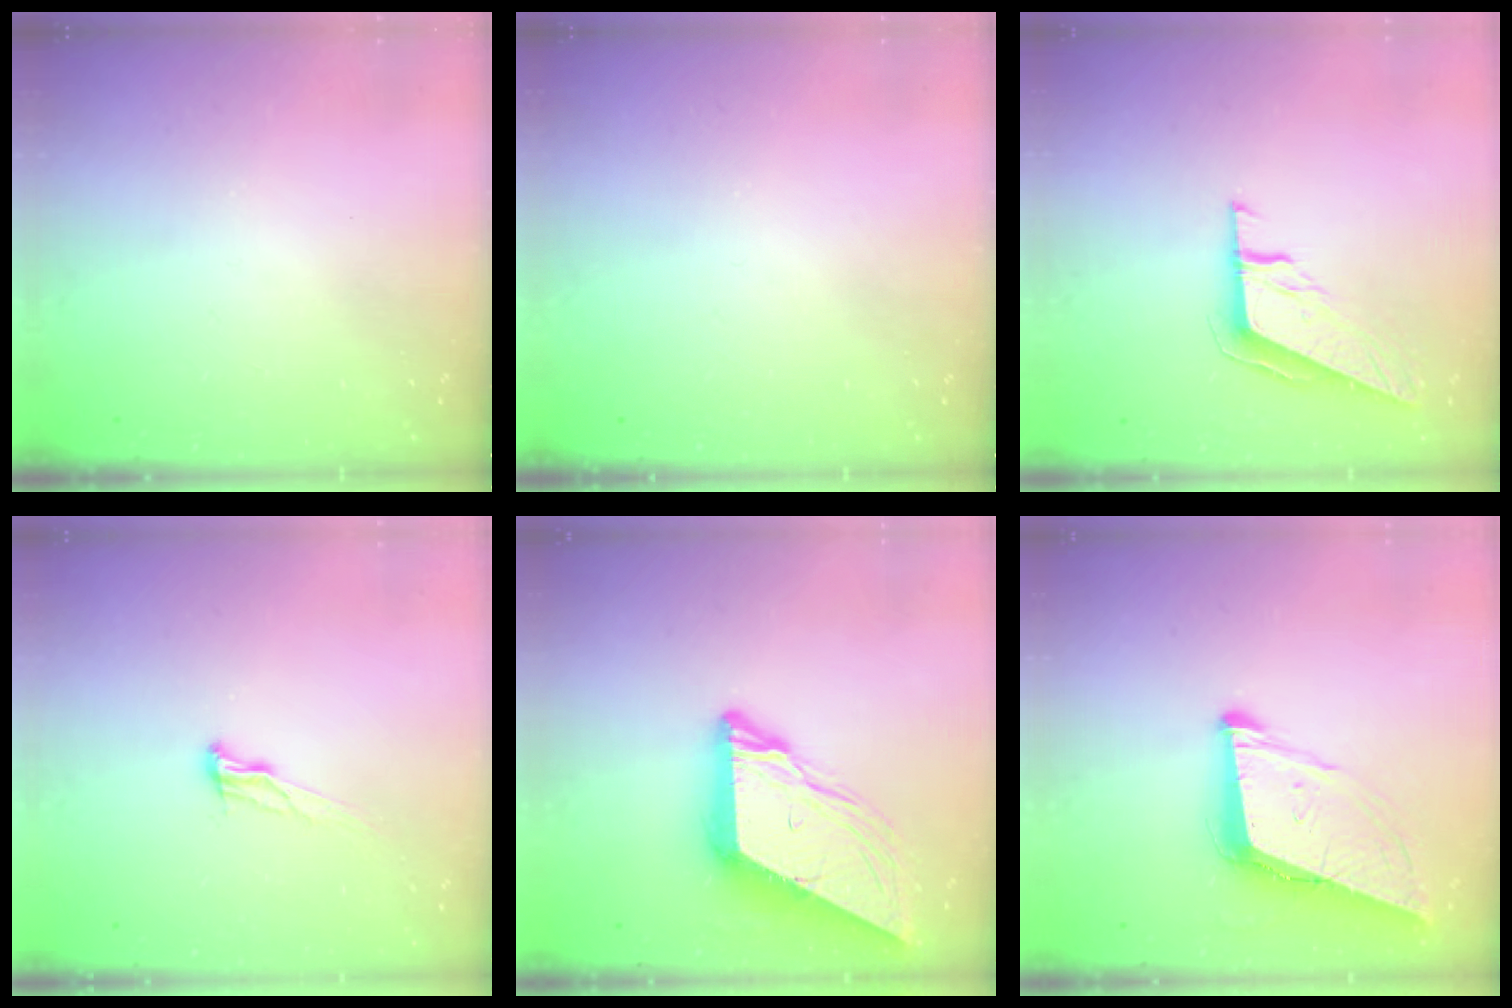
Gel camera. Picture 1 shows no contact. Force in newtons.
{"total": 0.0}
{"total": 8.6, "press": 8.6, "slide": 0.2}
{"total": 8.6, "press": 8.2, "slide": 2.5}
{"total": 9.3, "press": 9.2, "slide": 0.8}
{"total": 10.0, "press": 9.3, "slide": 3.5}